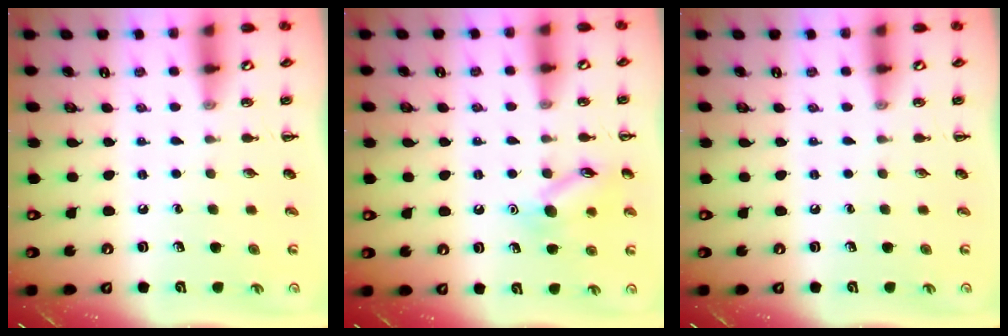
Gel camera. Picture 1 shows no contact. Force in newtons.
{"total": 11.1, "press": 11.0, "slide": 0.7}
{"total": 0.0}